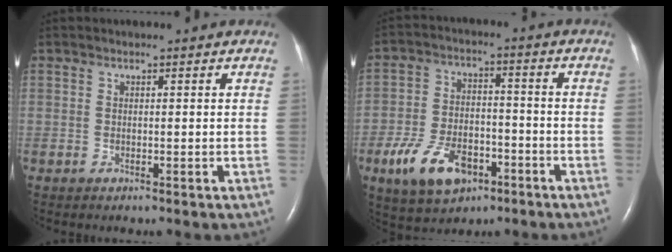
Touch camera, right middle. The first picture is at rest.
{"total": 11.2, "force": [-5.7, 6.2, 7.3], "torque": [-0.150, 0.004, -0.093]}